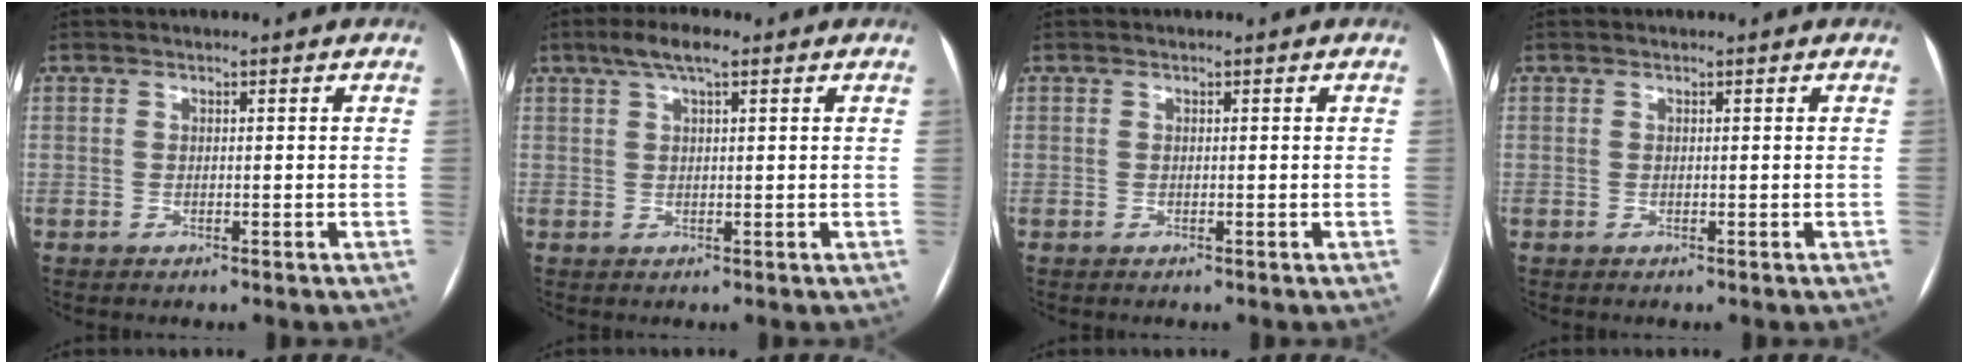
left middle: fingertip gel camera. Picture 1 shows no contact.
{"total": 4.2, "force": [2.6, 0.7, 3.3], "torque": [-0.066, 0.019, 0.046]}
{"total": 0.0}
{"total": 0.0}